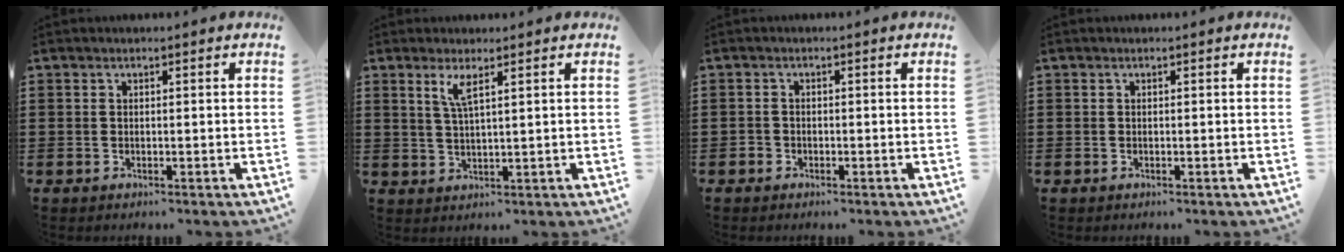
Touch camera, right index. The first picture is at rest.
{"total": 3.4, "force": [1.9, 0.5, 2.8], "torque": [-0.060, 0.002, 0.031]}
{"total": 1.0, "force": [-0.7, 0.7, 0.1], "torque": [-0.003, 0.003, -0.017]}
{"total": 1.3, "force": [0.8, -0.9, -0.5], "torque": [0.015, -0.003, 0.015]}